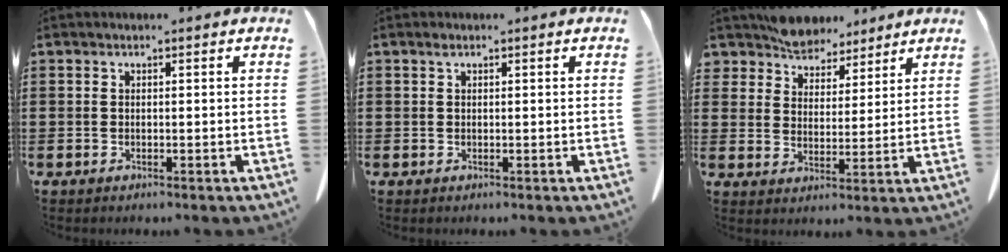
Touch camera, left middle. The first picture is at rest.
{"total": 0.7, "force": [0.3, 0.5, 0.3], "torque": [-0.009, 0.003, 0.006]}
{"total": 6.2, "force": [5.7, 2.4, 0.2], "torque": [-0.034, -0.021, 0.109]}